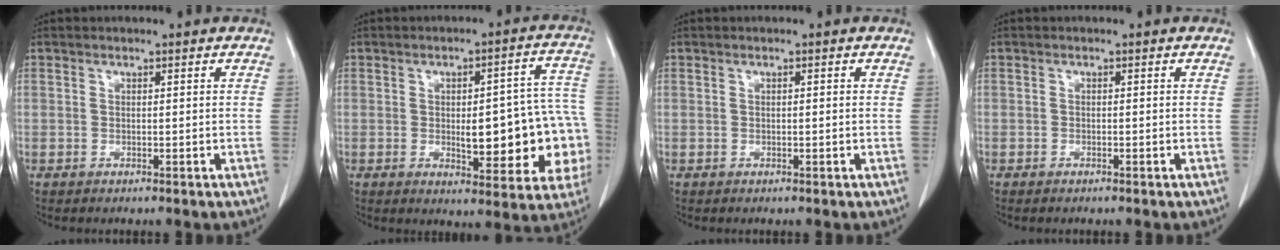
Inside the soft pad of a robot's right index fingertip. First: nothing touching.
{"total": 17.8, "force": [-2.7, 5.9, 16.6], "torque": [-0.150, 0.039, -0.015]}
{"total": 0.8, "force": [0.1, 0.3, 0.8], "torque": [-0.020, 0.005, 0.005]}
{"total": 0.9, "force": [-0.5, 0.6, 0.6], "torque": [-0.014, 0.000, -0.005]}